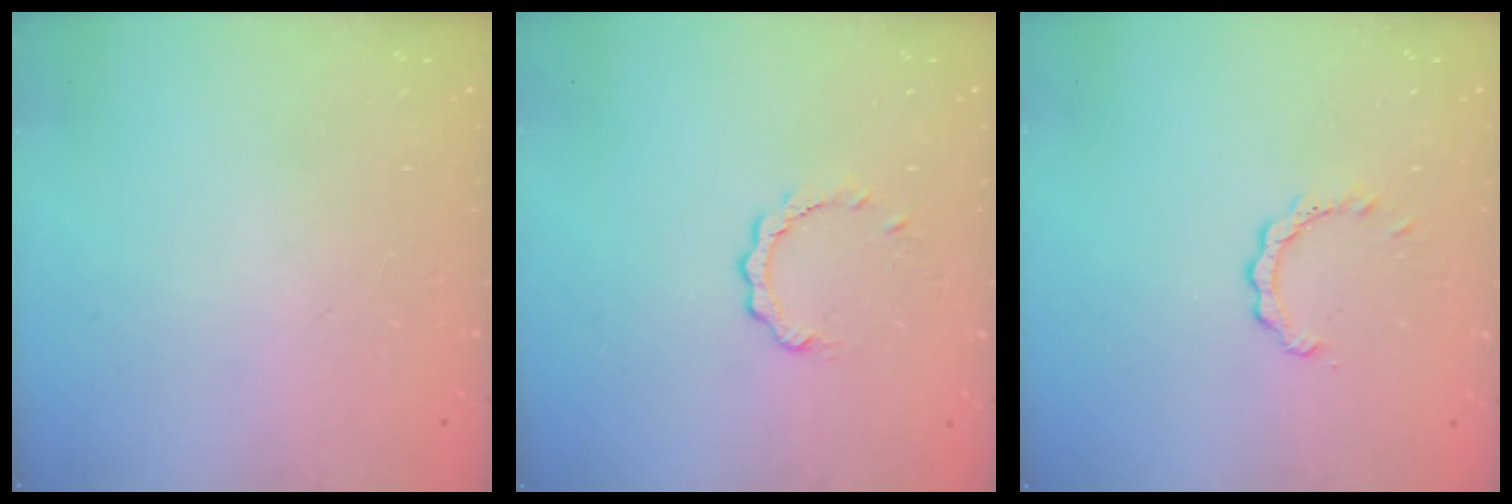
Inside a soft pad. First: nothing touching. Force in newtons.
{"total": 2.8, "press": 2.8, "slide": 0.3}
{"total": 2.0, "press": 2.0, "slide": 0.2}